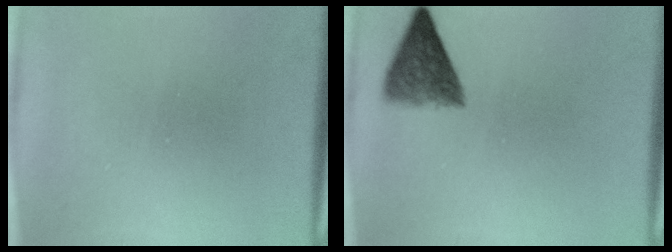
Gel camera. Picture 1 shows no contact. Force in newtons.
{"total": 5.9}